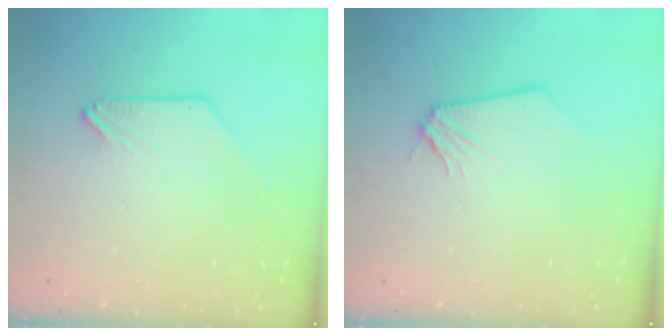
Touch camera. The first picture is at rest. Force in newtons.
{"total": 0.0}